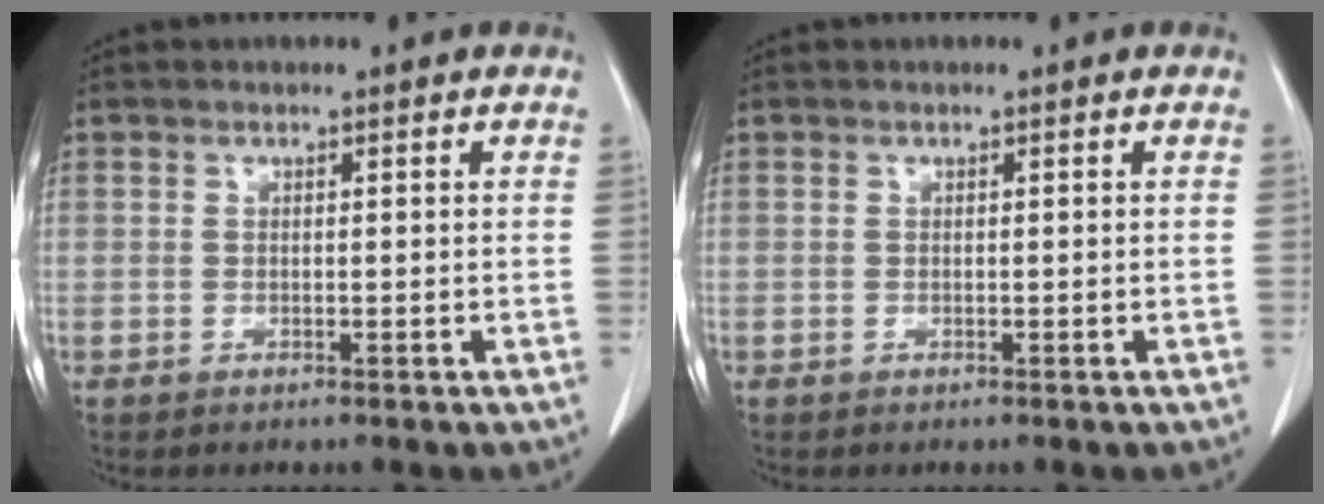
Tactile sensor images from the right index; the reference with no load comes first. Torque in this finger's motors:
{"motor_torque": [0.00, 0.00, 0.00, 0.00]}